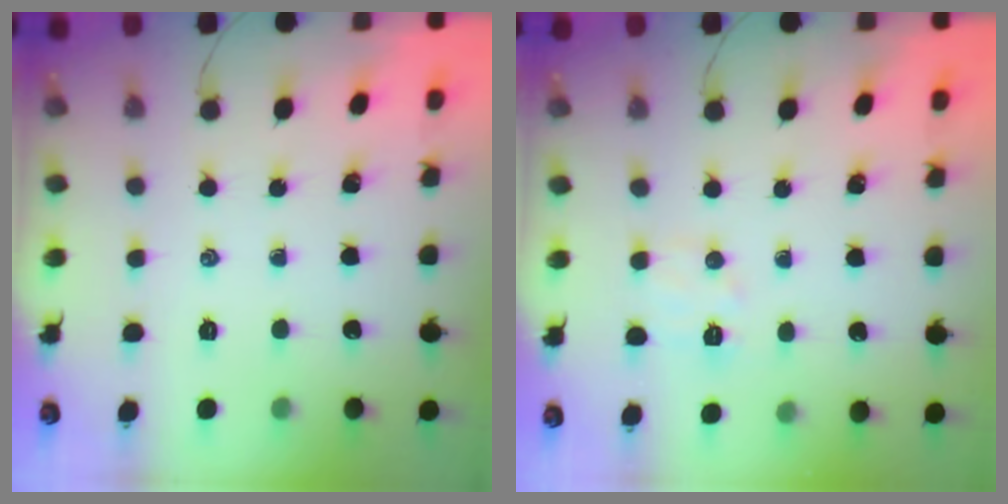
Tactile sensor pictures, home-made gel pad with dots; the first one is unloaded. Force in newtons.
{"total": 6.7, "press": 6.6, "slide": 1.3}